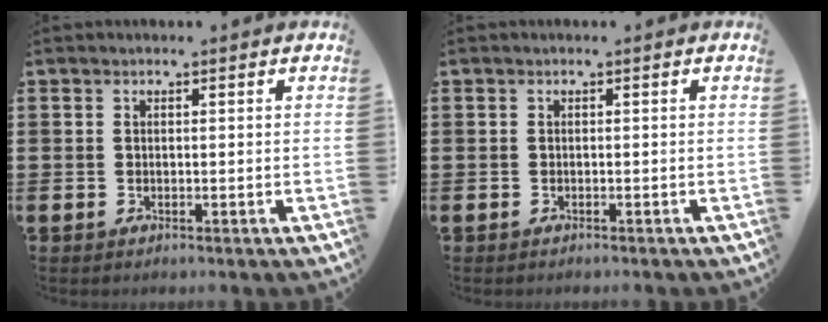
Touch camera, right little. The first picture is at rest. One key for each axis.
{"total": 0.0}